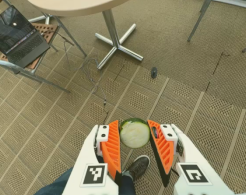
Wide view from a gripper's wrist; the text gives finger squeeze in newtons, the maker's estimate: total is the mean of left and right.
{"total": 9.7, "left": 9.2, "right": 10.2}